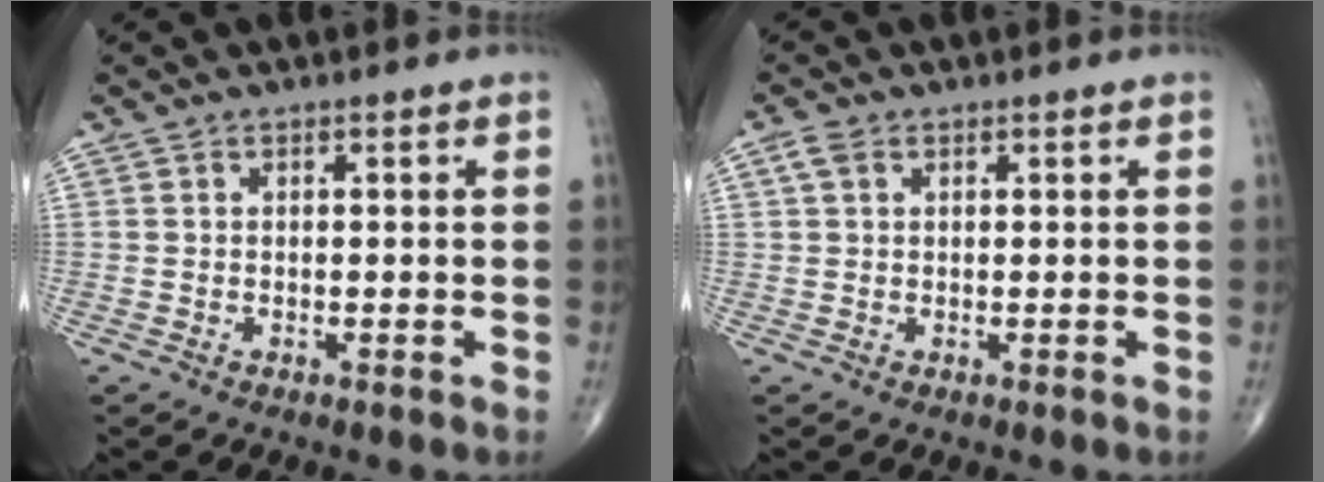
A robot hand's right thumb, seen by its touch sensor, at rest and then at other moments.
{"total": 2.1, "force": [0.8, 1.3, 1.3], "torque": [-0.028, 0.010, 0.018]}